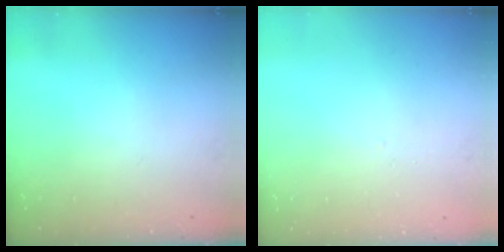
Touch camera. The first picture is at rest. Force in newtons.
{"total": 1.4, "press": 1.4, "slide": 0.3}